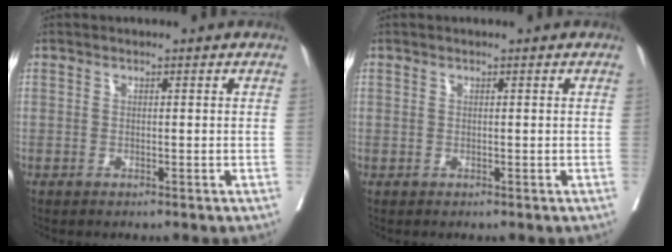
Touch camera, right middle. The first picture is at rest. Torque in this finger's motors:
{"motor_torque": [-0.13, -0.05, -0.01, 0.01]}